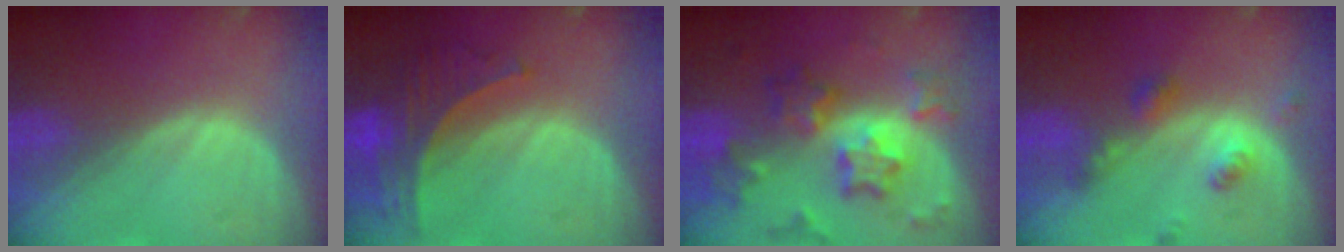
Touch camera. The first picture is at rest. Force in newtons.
{"total": 6.9, "press": 6.3, "slide": 2.9}
{"total": 9.4, "press": 9.3, "slide": 0.7}
{"total": 5.0, "press": 4.4, "slide": 2.4}